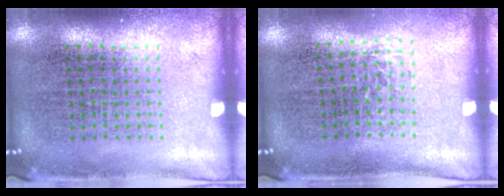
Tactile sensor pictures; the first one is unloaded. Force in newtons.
{"total": 0.5, "press": 0.4, "slide": 0.3}